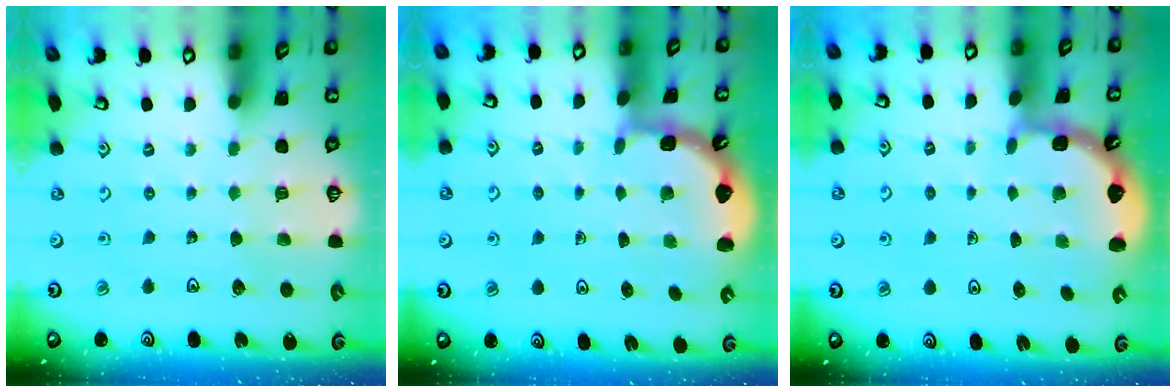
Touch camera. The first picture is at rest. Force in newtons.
{"total": 1.9, "press": 1.9, "slide": 0.2}
{"total": 2.0, "press": 2.0, "slide": 0.2}